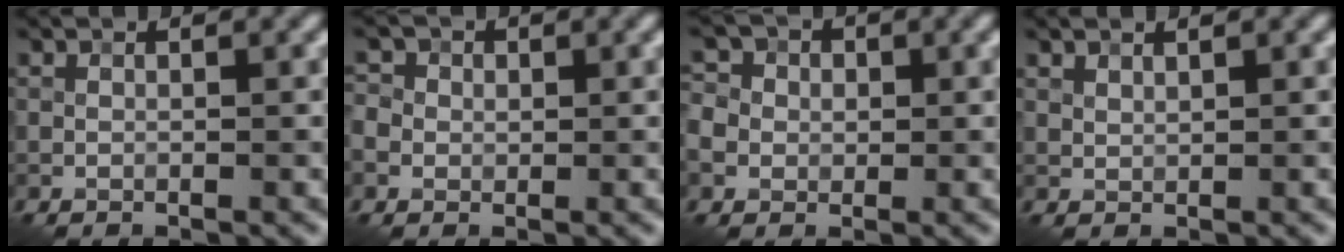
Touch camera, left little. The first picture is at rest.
{"total": 3.5, "force": [0.5, 3.2, 1.4], "torque": [-0.006, 0.019, -0.016]}
{"total": 6.1, "force": [0.3, 5.7, 2.1], "torque": [-0.042, 0.029, -0.023]}
{"total": 0.8, "force": [0.7, 0.2, 0.2], "torque": [-0.006, 0.001, 0.016]}